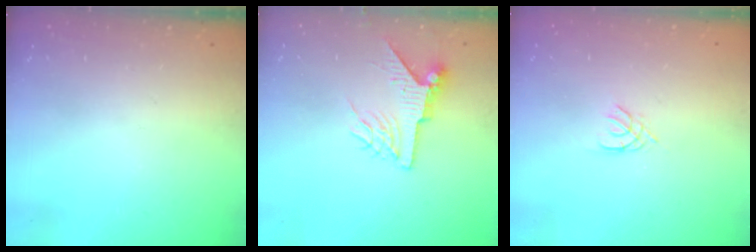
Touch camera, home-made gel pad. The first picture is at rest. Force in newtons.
{"total": 7.2, "press": 7.2, "slide": 0.9}
{"total": 1.4, "press": 1.4, "slide": 0.3}